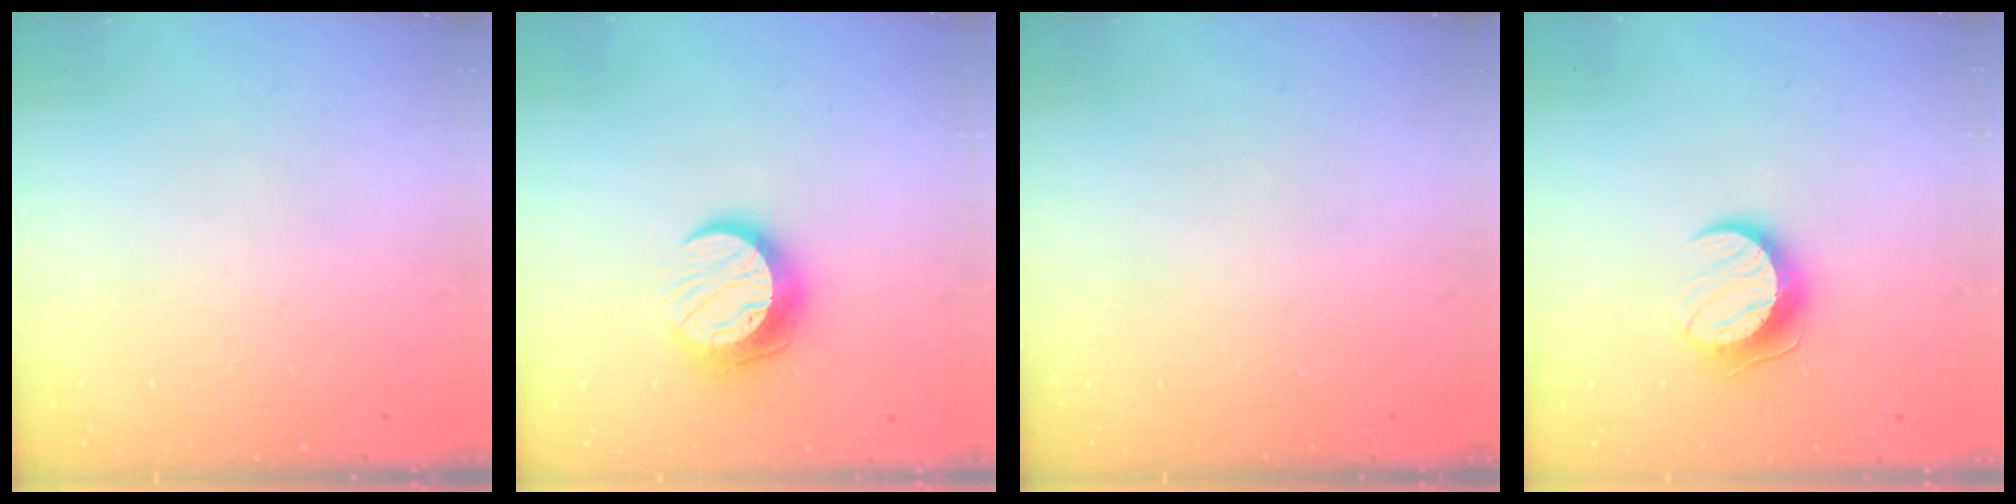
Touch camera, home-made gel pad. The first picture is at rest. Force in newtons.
{"total": 11.3, "press": 11.3, "slide": 0.3}
{"total": 0.0}
{"total": 10.1, "press": 10.1, "slide": 0.4}